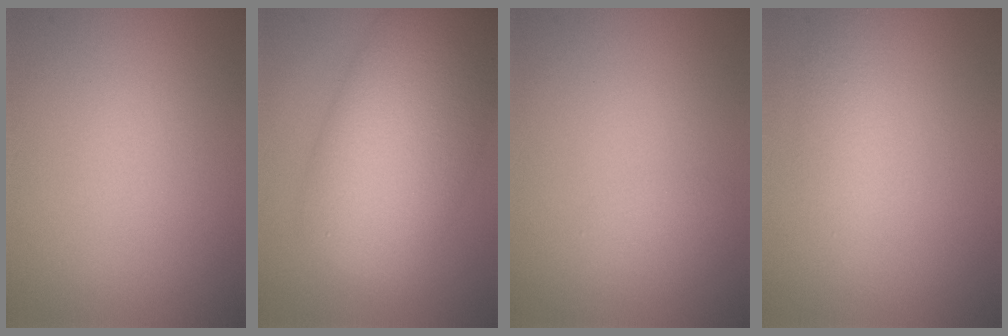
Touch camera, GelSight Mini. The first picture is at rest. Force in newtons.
{"total": 11.3, "press": 11.3, "slide": 0.8}
{"total": 0.8, "press": 0.8, "slide": 0.0}
{"total": 2.1, "press": 2.0, "slide": 0.2}